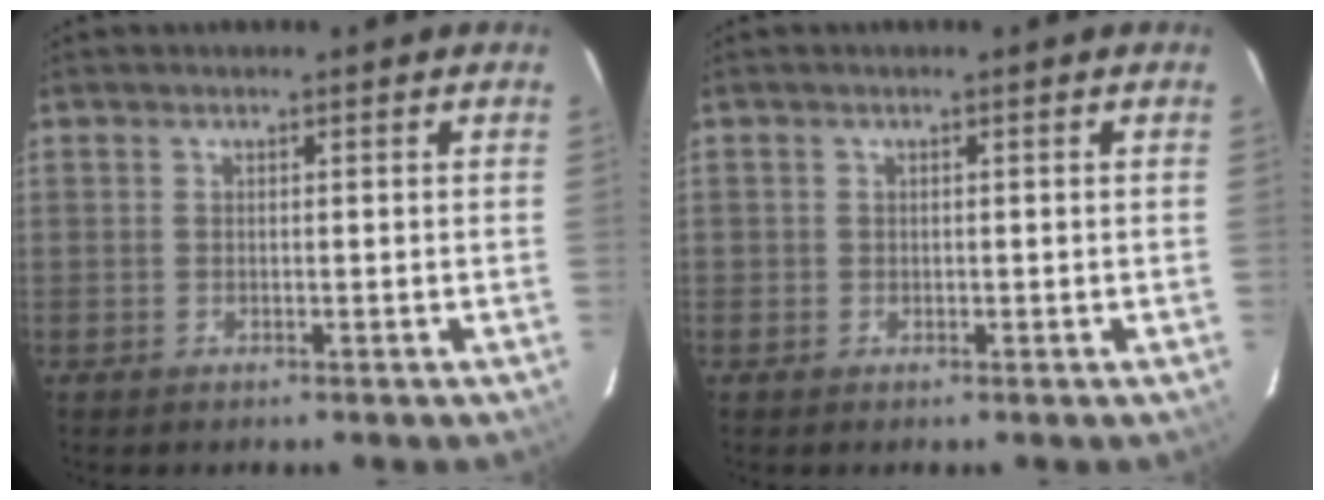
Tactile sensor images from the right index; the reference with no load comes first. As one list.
[{"total": 0.7, "force": [-0.2, 0.7, 0.0], "torque": [0.000, 0.002, -0.003]}]